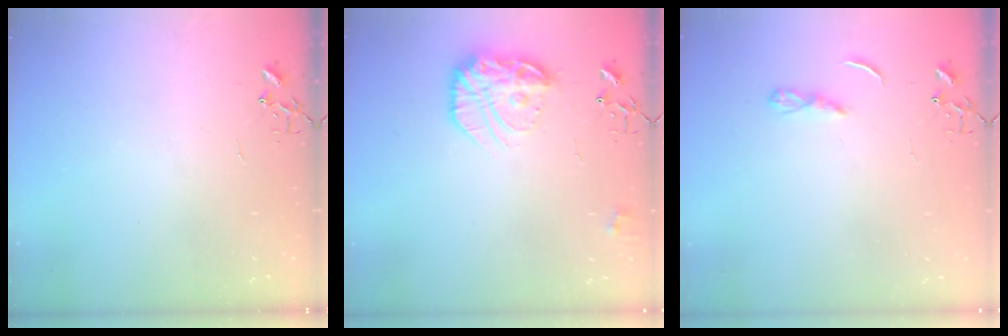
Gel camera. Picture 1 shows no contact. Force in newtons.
{"total": 17.7, "press": 17.6, "slide": 1.0}
{"total": 3.3, "press": 3.3, "slide": 0.4}